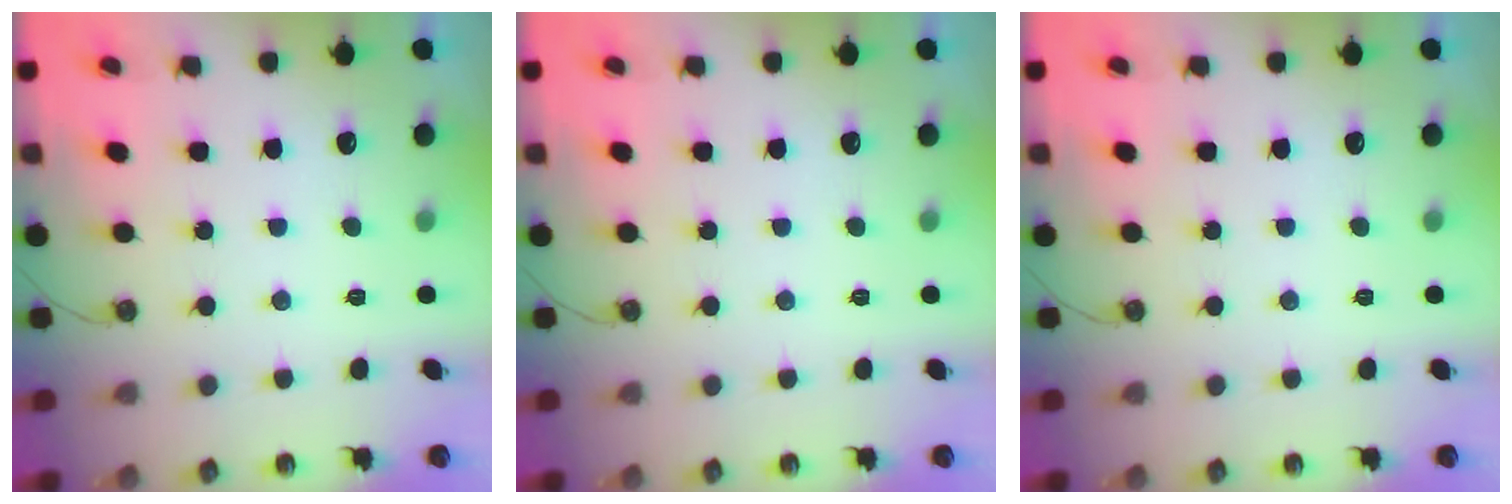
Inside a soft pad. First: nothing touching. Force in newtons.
{"total": 0.0}
{"total": 0.0}